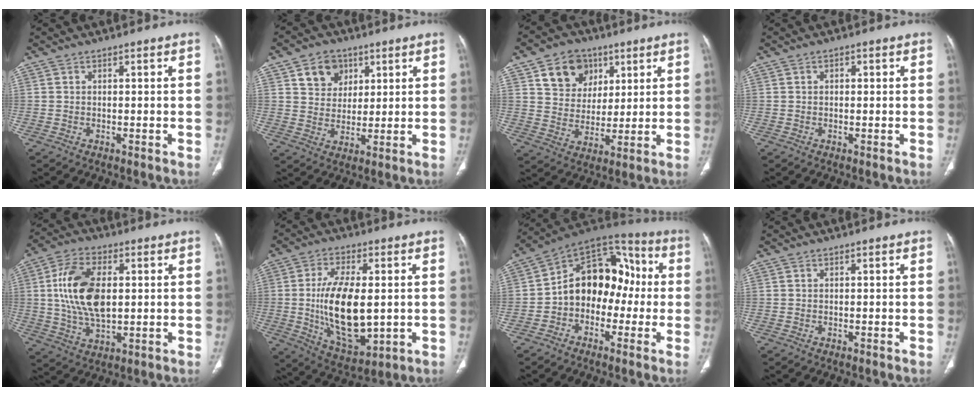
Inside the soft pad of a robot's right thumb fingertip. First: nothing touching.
{"total": 7.9, "force": [3.7, 6.3, 3.0], "torque": [-0.018, -0.015, 0.064]}
{"total": 11.4, "force": [5.4, 9.1, 4.3], "torque": [-0.039, -0.018, 0.098]}
{"total": 0.9, "force": [0.2, 0.6, 0.6], "torque": [-0.008, 0.001, 0.002]}
{"total": 14.6, "force": [1.8, 8.0, 12.1], "torque": [-0.227, 0.002, 0.035]}
{"total": 17.4, "force": [-0.5, 8.2, 15.3], "torque": [-0.266, -0.018, 0.006]}
{"total": 15.6, "force": [-1.4, 11.5, 10.4], "torque": [-0.108, 0.054, -0.040]}
{"total": 0.0}